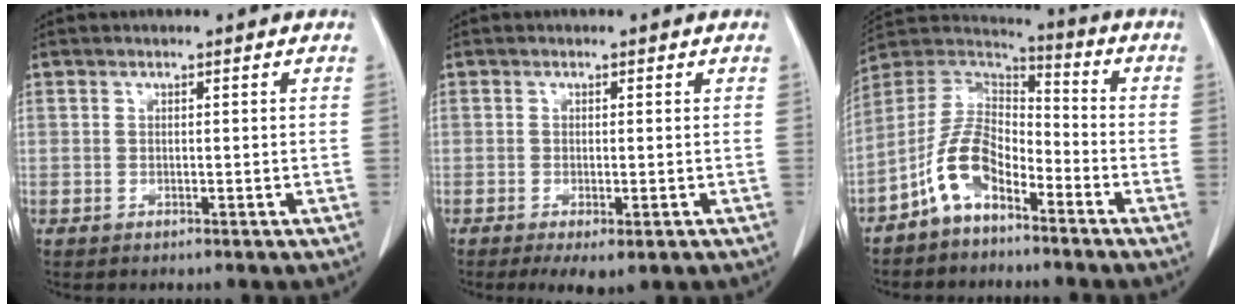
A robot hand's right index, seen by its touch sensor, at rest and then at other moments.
{"total": 4.3, "force": [-2.3, 1.3, 3.4], "torque": [-0.051, -0.011, -0.030]}
{"total": 9.9, "force": [-5.6, 5.1, 6.4], "torque": [-0.138, 0.027, -0.112]}